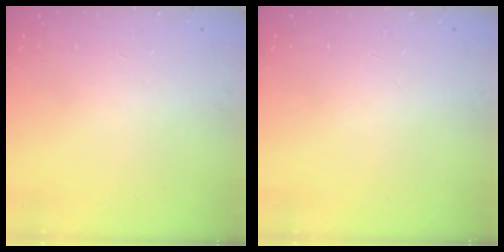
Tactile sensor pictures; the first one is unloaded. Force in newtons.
{"total": 0.0}